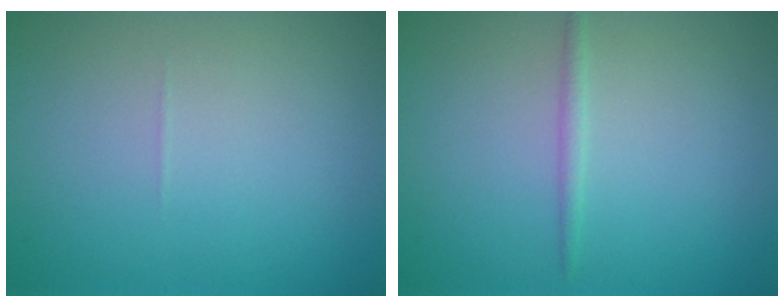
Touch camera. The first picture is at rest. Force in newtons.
{"total": 0.9, "press": 0.9, "slide": 0.0}